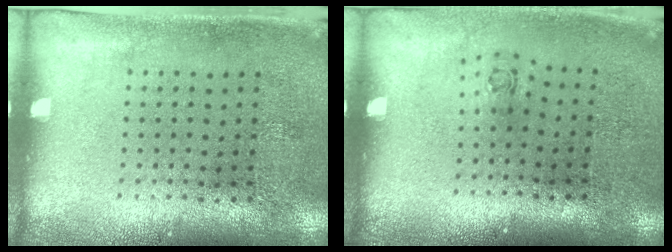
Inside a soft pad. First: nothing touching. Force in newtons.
{"total": 0.6, "press": 0.3, "slide": 0.5}